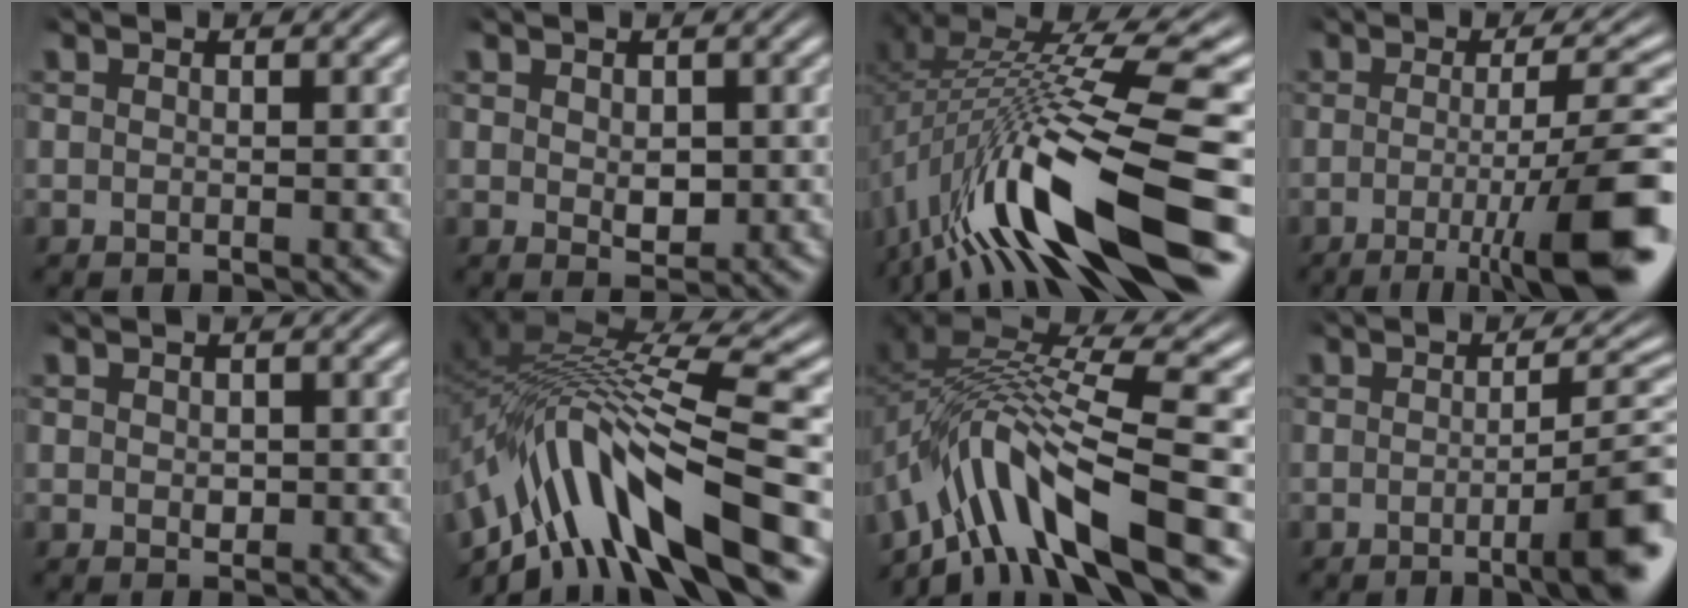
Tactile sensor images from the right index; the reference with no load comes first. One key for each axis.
{"total": 1.6, "fx": 0.2, "fy": 0.9, "fz": 1.3, "tx": -0.020, "ty": -0.013, "tz": 0.013}
{"total": 10.1, "fx": -2.7, "fy": 3.2, "fz": 9.2, "tx": -0.163, "ty": -0.011, "tz": -0.023}
{"total": 9.6, "fx": -4.2, "fy": 2.1, "fz": 8.4, "tx": -0.110, "ty": -0.012, "tz": -0.056}
{"total": 0.9, "fx": 0.1, "fy": 0.7, "fz": 0.5, "tx": -0.016, "ty": -0.014, "tz": 0.011}
{"total": 13.4, "fx": -3.3, "fy": 7.7, "fz": 10.5, "tx": -0.206, "ty": -0.030, "tz": -0.042}
{"total": 11.0, "fx": -4.0, "fy": 6.1, "fz": 8.3, "tx": -0.172, "ty": -0.031, "tz": -0.051}
{"total": 5.6, "fx": -2.0, "fy": 0.8, "fz": 5.2, "tx": -0.058, "ty": 0.005, "tz": -0.034}